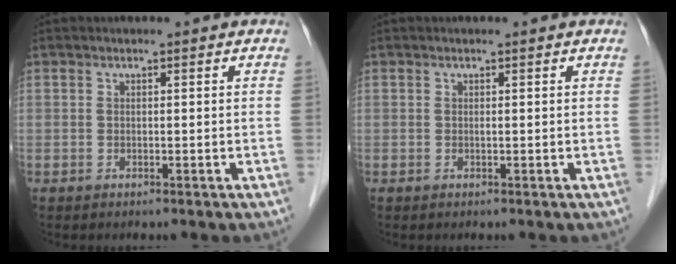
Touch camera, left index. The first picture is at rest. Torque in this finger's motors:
{"motor_torque": [0.23, 0.09, -0.01, -0.01]}